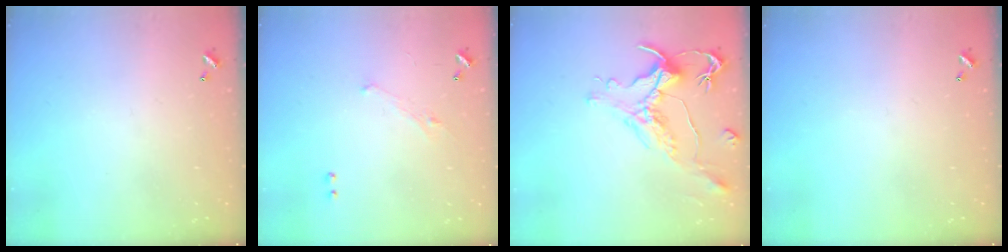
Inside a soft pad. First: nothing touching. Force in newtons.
{"total": 0.9, "press": 0.6, "slide": 0.7}
{"total": 1.7, "press": 1.1, "slide": 1.2}
{"total": 0.0}